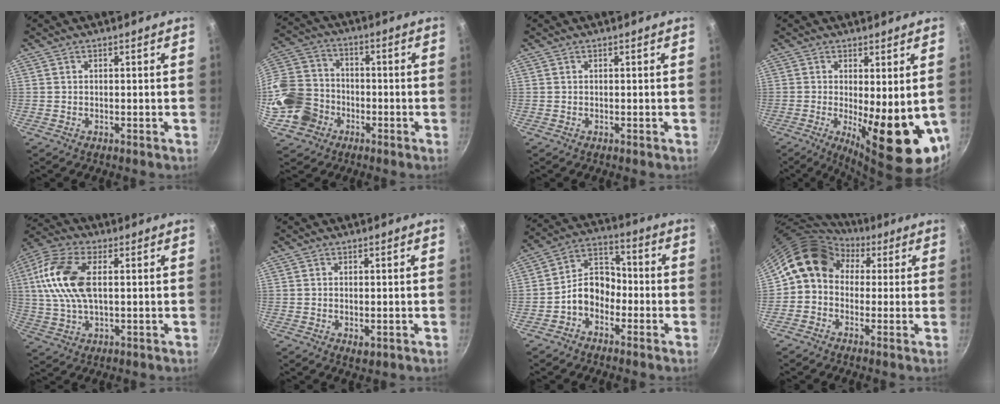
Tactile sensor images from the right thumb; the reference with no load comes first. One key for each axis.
{"total": 14.3, "fx": -4.5, "fy": 12.1, "fz": 6.0, "tx": -0.112, "ty": 0.044, "tz": -0.094}
{"total": 0.0}
{"total": 14.7, "fx": -1.8, "fy": 5.0, "fz": 13.7, "tx": -0.165, "ty": -0.023, "tz": -0.011}
{"total": 14.2, "fx": 2.3, "fy": 7.6, "fz": 11.8, "tx": -0.232, "ty": 0.013, "tz": 0.031}
{"total": 2.1, "fx": -0.3, "fy": 1.2, "fz": 1.7, "tx": -0.025, "ty": -0.006, "tz": -0.003}
{"total": 8.7, "fx": -3.0, "fy": 6.5, "fz": 4.9, "tx": -0.044, "ty": 0.047, "tz": -0.072}
{"total": 11.1, "fx": 2.7, "fy": 8.9, "fz": 6.0, "tx": -0.082, "ty": 0.027, "tz": 0.019}